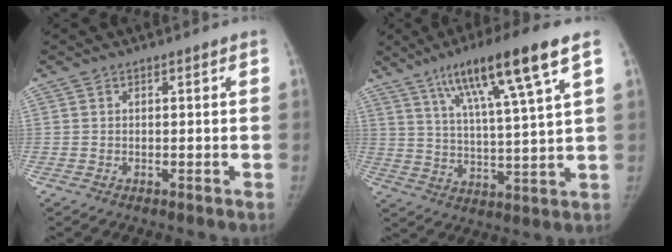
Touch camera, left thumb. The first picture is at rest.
{"total": 16.8, "force": [9.0, 1.4, 14.1], "torque": [-0.237, -0.024, 0.153]}